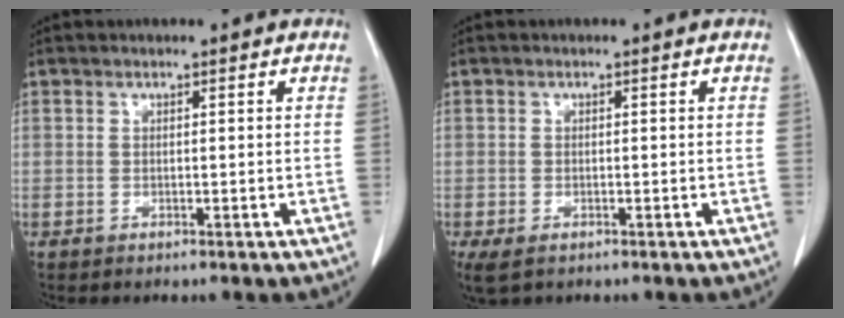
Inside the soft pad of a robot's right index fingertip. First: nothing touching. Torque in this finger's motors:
{"motor_torque": [0.31, -0.29, 0.09, 0.00]}